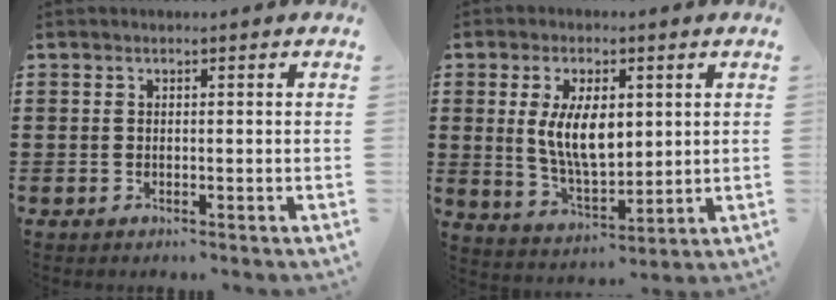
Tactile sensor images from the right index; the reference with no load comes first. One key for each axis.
{"total": 9.1, "fx": 1.5, "fy": 4.4, "fz": 7.8, "tx": -0.159, "ty": 0.002, "tz": 0.023}